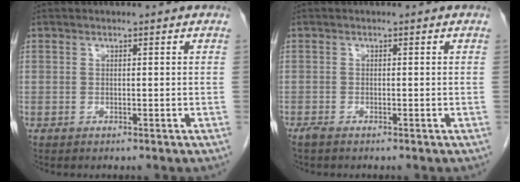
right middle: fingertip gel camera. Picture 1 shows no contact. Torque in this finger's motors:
{"motor_torque": [0.27, -0.19, 0.04, 0.01]}